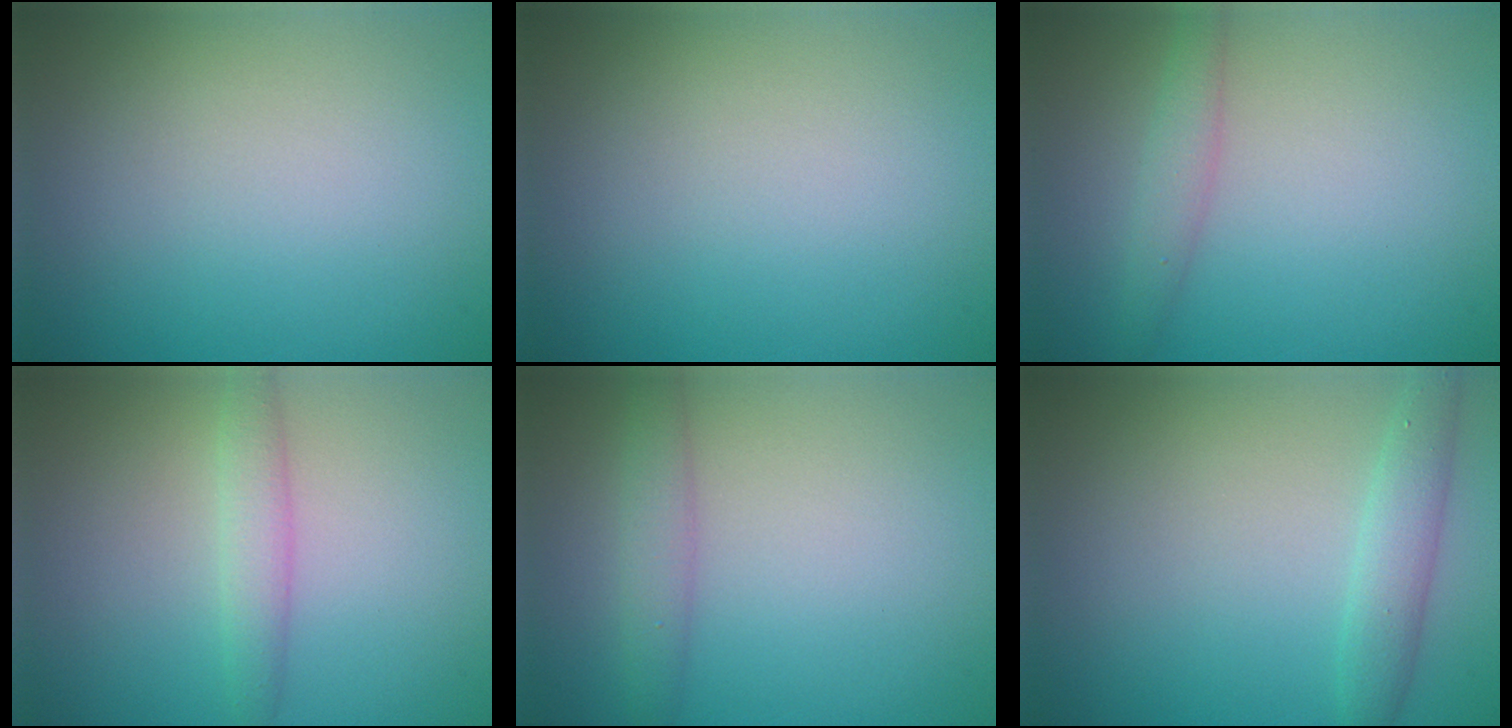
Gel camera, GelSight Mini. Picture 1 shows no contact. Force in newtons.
{"total": 0.0}
{"total": 1.9, "press": 1.9, "slide": 0.1}
{"total": 2.1, "press": 2.1, "slide": 0.1}
{"total": 2.2, "press": 2.2, "slide": 0.1}
{"total": 1.9, "press": 1.9, "slide": 0.1}